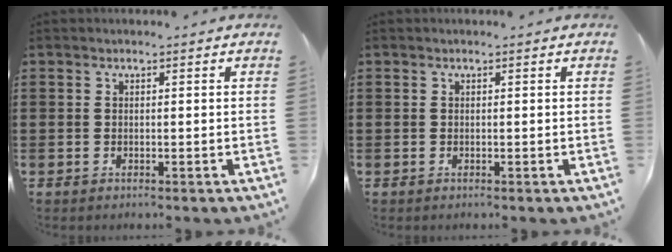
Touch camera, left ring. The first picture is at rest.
{"total": 0.0}